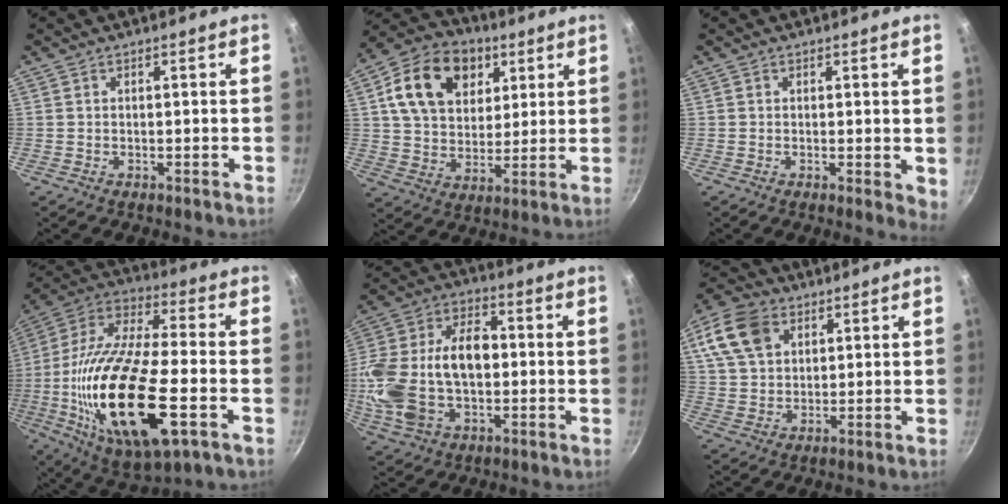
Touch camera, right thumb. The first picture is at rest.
{"total": 18.2, "force": [6.8, 13.1, 10.6], "torque": [-0.157, -0.003, 0.108]}
{"total": 3.0, "force": [0.2, 1.2, 2.7], "torque": [-0.032, -0.008, 0.002]}
{"total": 29.1, "force": [-6.8, 11.0, 26.1], "torque": [-0.503, 0.013, -0.123]}
{"total": 20.8, "force": [-1.3, 13.0, 16.2], "torque": [-0.299, 0.035, -0.021]}
{"total": 13.2, "force": [5.7, 9.2, 7.5], "torque": [-0.130, 0.004, 0.102]}